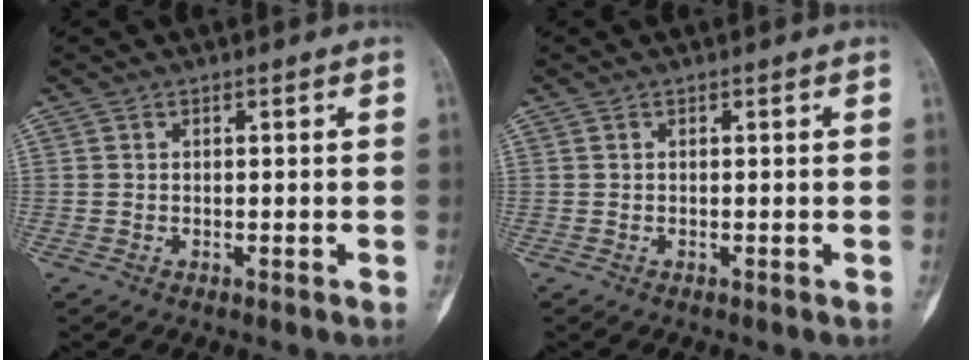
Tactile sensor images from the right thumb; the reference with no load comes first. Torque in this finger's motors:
{"motor_torque": [2.51, 2.50, 0.06, 0.08, 0.00]}